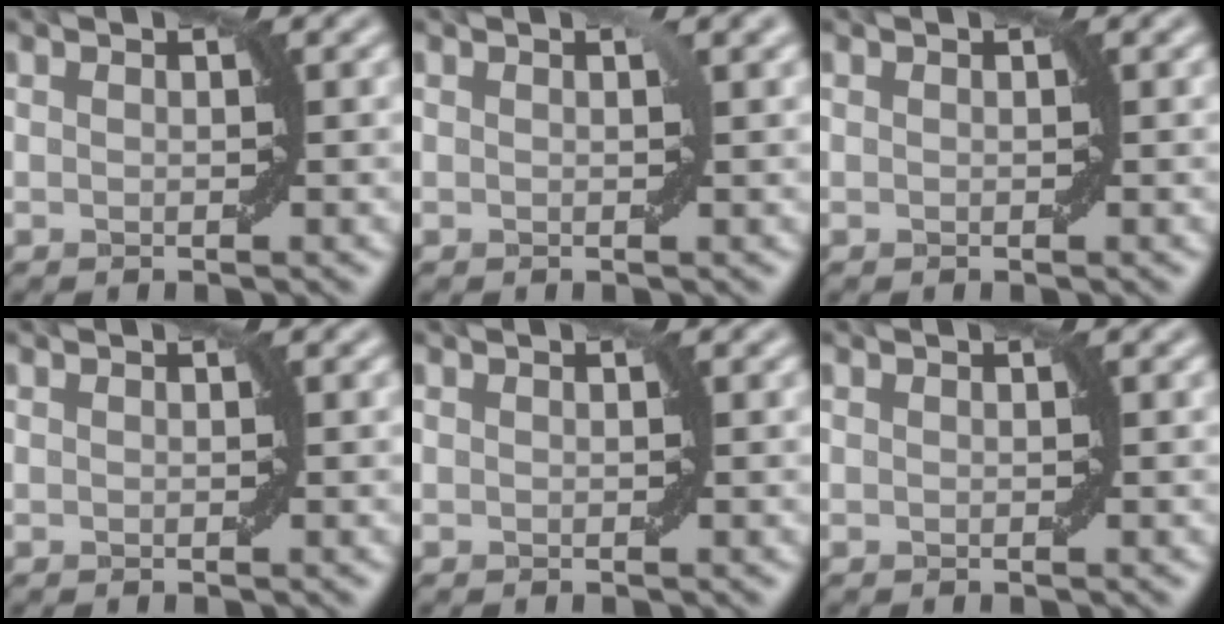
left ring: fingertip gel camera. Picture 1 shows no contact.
{"total": 1.0, "force": [0.5, 0.0, 0.9], "torque": [-0.010, 0.003, 0.008]}
{"total": 0.0}
{"total": 0.0}
{"total": 0.0}
{"total": 0.0}